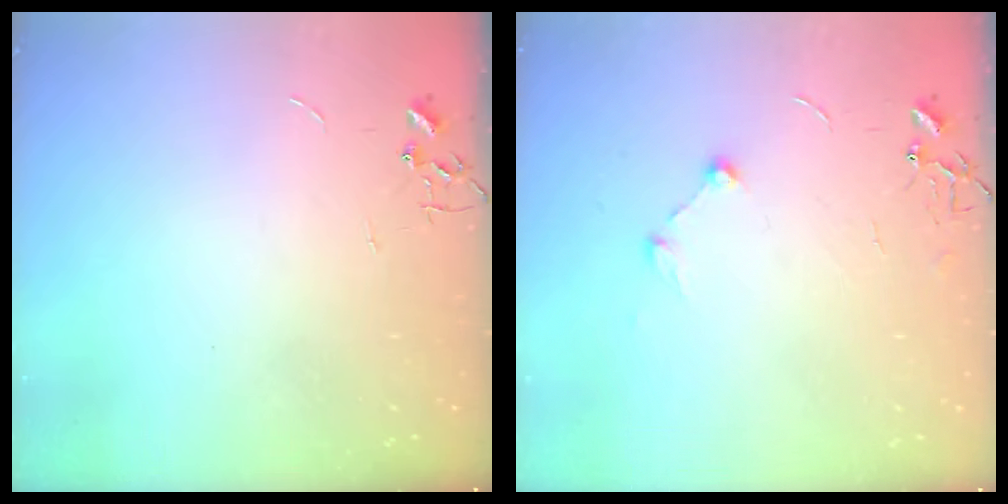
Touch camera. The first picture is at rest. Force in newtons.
{"total": 5.9, "press": 5.9, "slide": 0.8}